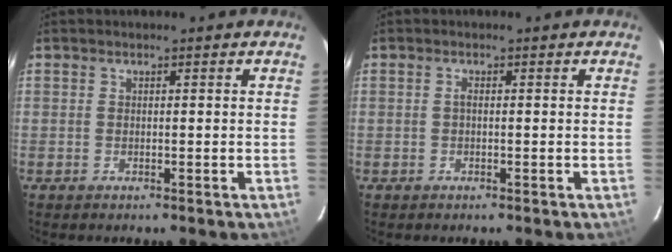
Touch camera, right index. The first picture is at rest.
{"total": 0.6, "force": [-0.1, 0.2, 0.6], "torque": [-0.009, 0.004, -0.004]}